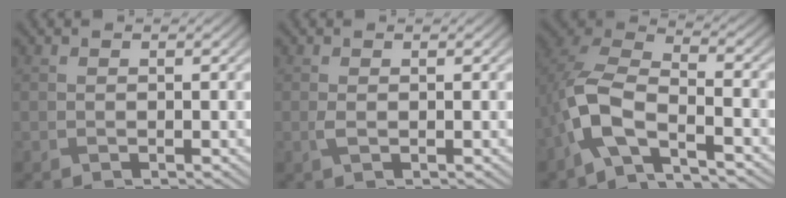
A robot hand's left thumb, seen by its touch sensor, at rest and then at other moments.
{"total": 0.9, "force": [0.0, 0.3, 0.9], "torque": [-0.023, -0.001, -0.001]}
{"total": 9.6, "force": [-4.5, 4.8, 6.9], "torque": [-0.149, 0.002, -0.104]}